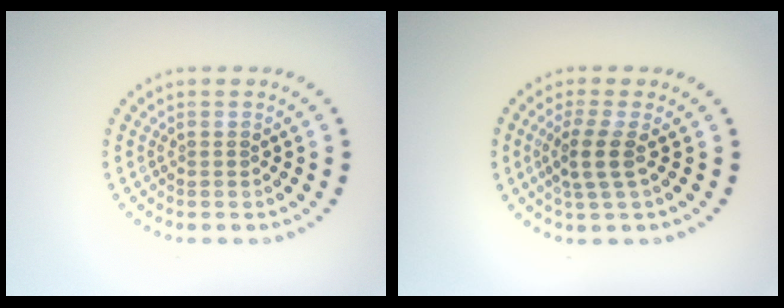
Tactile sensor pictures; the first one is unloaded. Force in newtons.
{"total": 2.7, "press": 2.1, "slide": 1.6}